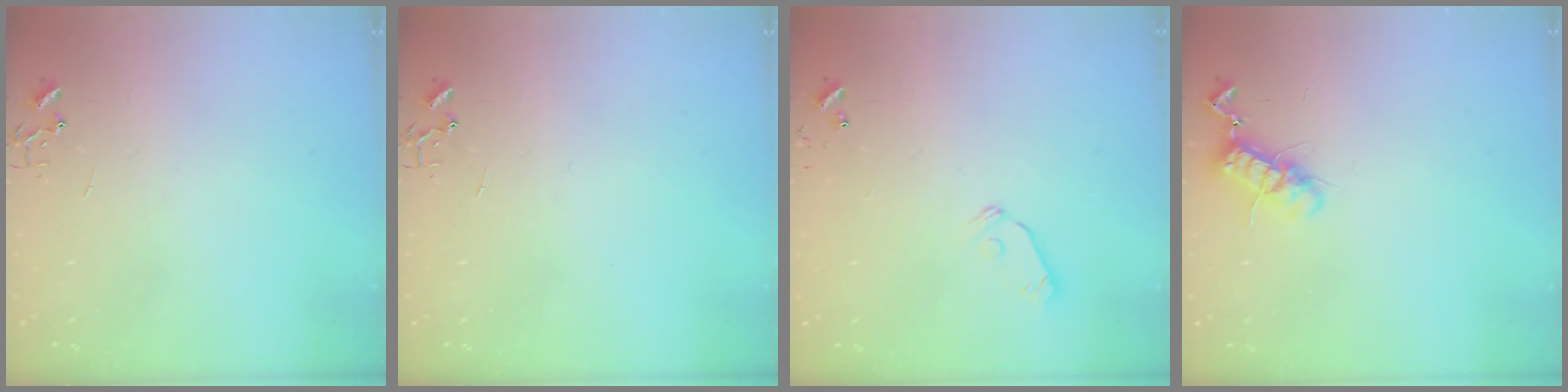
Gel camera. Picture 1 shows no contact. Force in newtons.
{"total": 0.0}
{"total": 6.0, "press": 6.0, "slide": 0.7}
{"total": 11.1, "press": 11.1, "slide": 0.3}